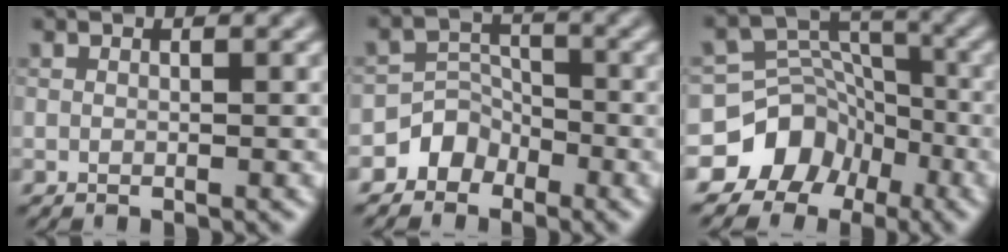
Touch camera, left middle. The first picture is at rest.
{"total": 2.9, "force": [-2.0, 2.2, 0.2], "torque": [0.032, 0.021, -0.043]}
{"total": 8.3, "force": [-5.0, 6.5, 1.1], "torque": [0.000, 0.011, -0.100]}